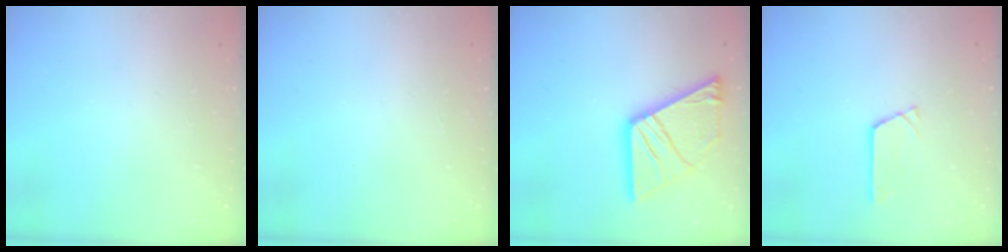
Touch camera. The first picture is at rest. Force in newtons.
{"total": 0.0}
{"total": 18.9, "press": 18.8, "slide": 1.9}
{"total": 2.9, "press": 2.9, "slide": 0.2}